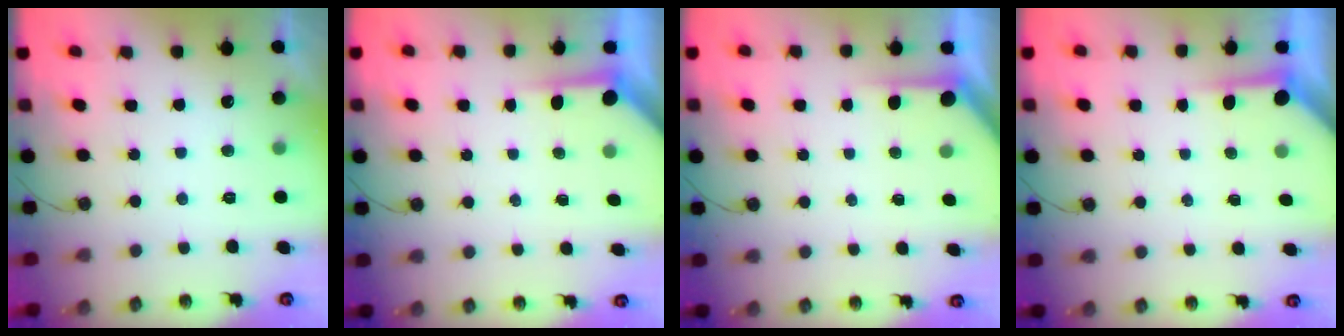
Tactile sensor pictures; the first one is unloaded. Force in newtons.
{"total": 3.5, "press": 3.4, "slide": 0.3}
{"total": 2.8, "press": 2.8, "slide": 0.2}
{"total": 3.8, "press": 3.7, "slide": 0.4}